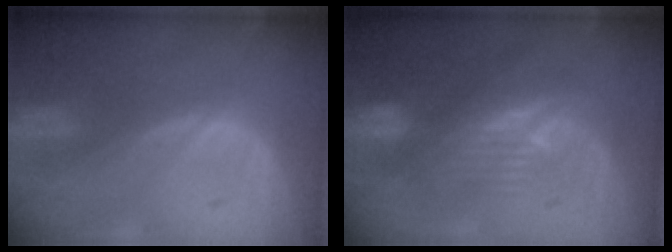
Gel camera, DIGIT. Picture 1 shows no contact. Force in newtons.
{"total": 7.9, "press": 7.4, "slide": 2.9}